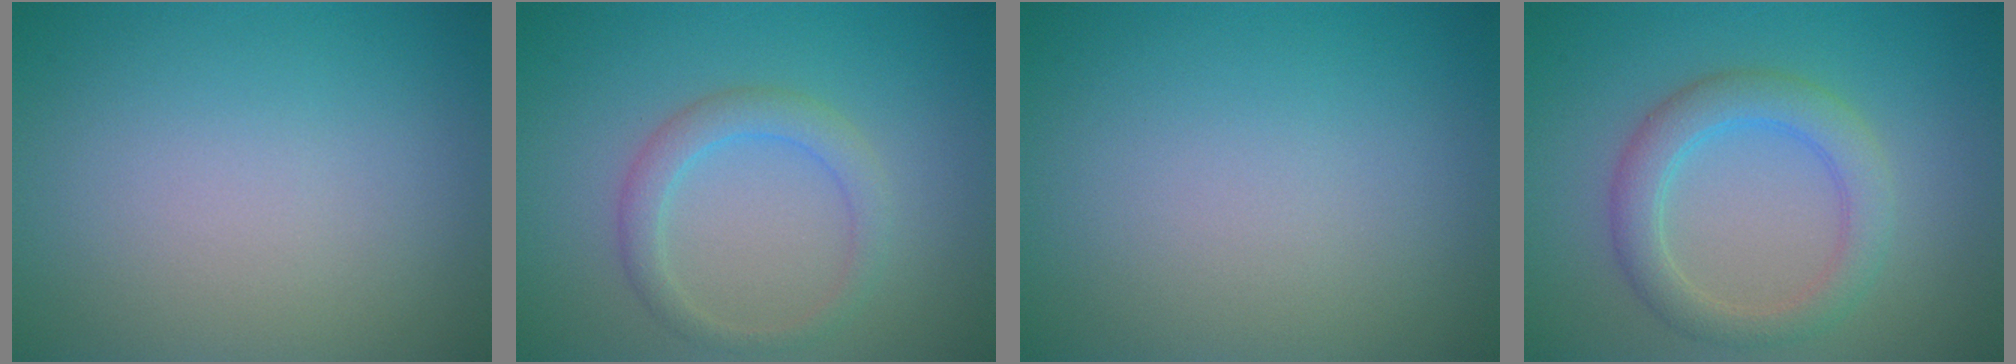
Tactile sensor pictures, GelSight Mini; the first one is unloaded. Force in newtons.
{"total": 2.5, "press": 2.5, "slide": 0.1}
{"total": 0.0}
{"total": 3.7, "press": 3.7, "slide": 0.2}